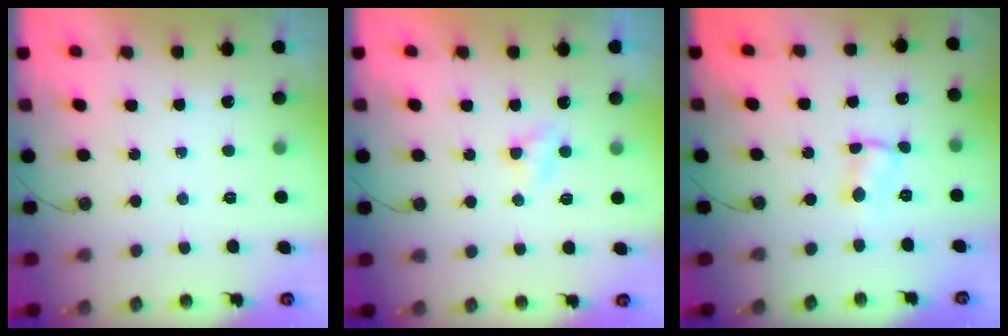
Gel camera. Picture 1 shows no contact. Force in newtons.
{"total": 2.7, "press": 2.6, "slide": 0.4}
{"total": 1.3, "press": 1.3, "slide": 0.5}